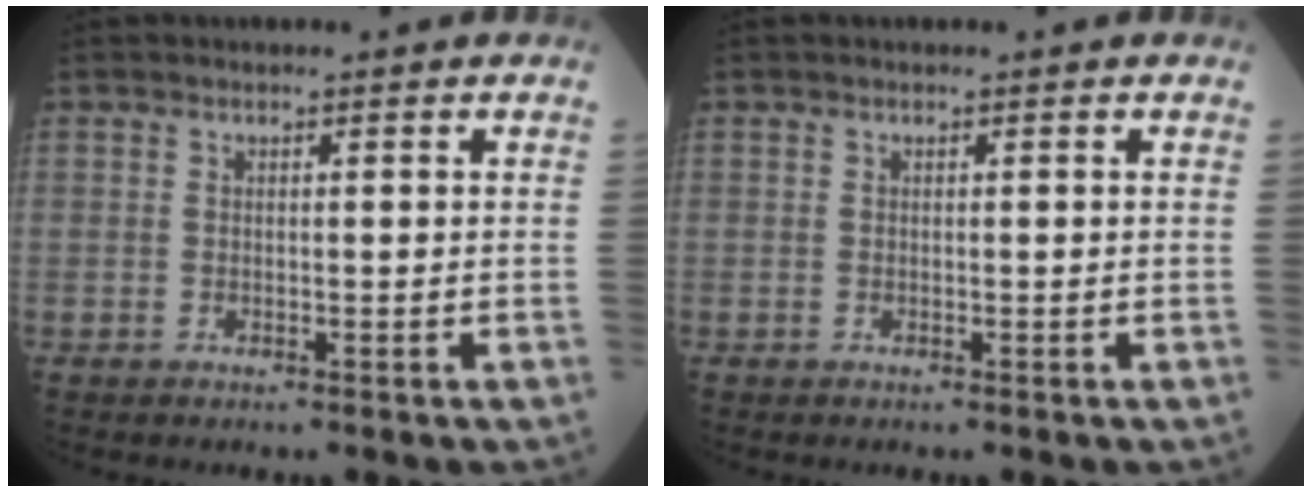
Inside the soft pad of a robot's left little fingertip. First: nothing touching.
{"total": 0.0}